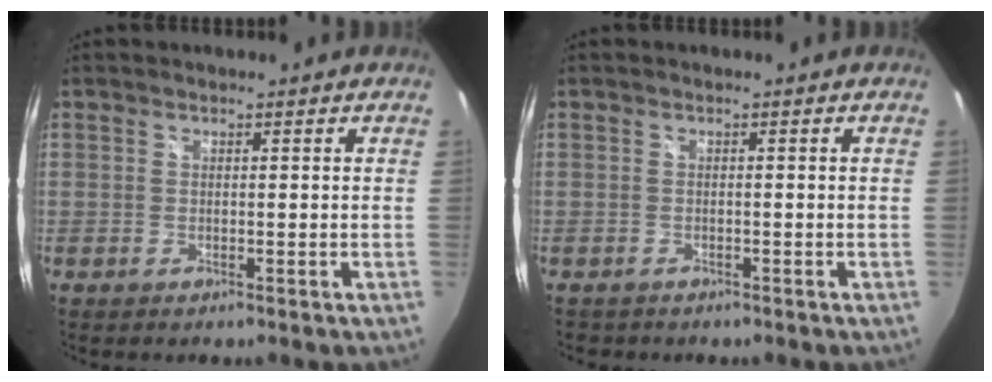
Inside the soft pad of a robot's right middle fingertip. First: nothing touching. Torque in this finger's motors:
{"motor_torque": [-0.37, -0.09, -0.02, -0.01]}